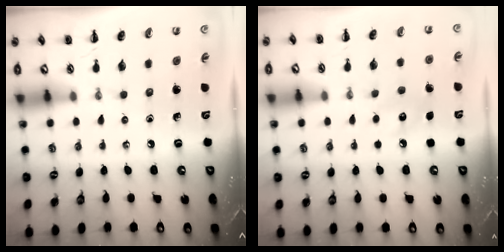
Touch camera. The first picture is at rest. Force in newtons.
{"total": 6.8, "press": 6.5, "slide": 1.7}